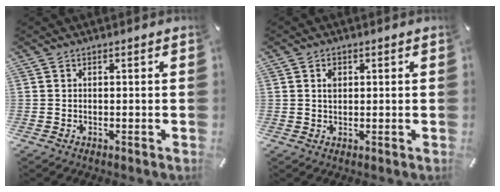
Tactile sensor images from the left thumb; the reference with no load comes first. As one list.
[{"total": 2.0, "force": [0.6, 1.5, 1.2], "torque": [-0.020, 0.002, 0.009]}]